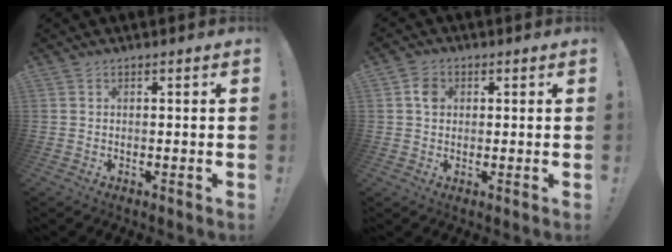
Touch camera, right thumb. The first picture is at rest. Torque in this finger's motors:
{"motor_torque": [0.00, 0.00, -0.13, -0.11, 0.00]}